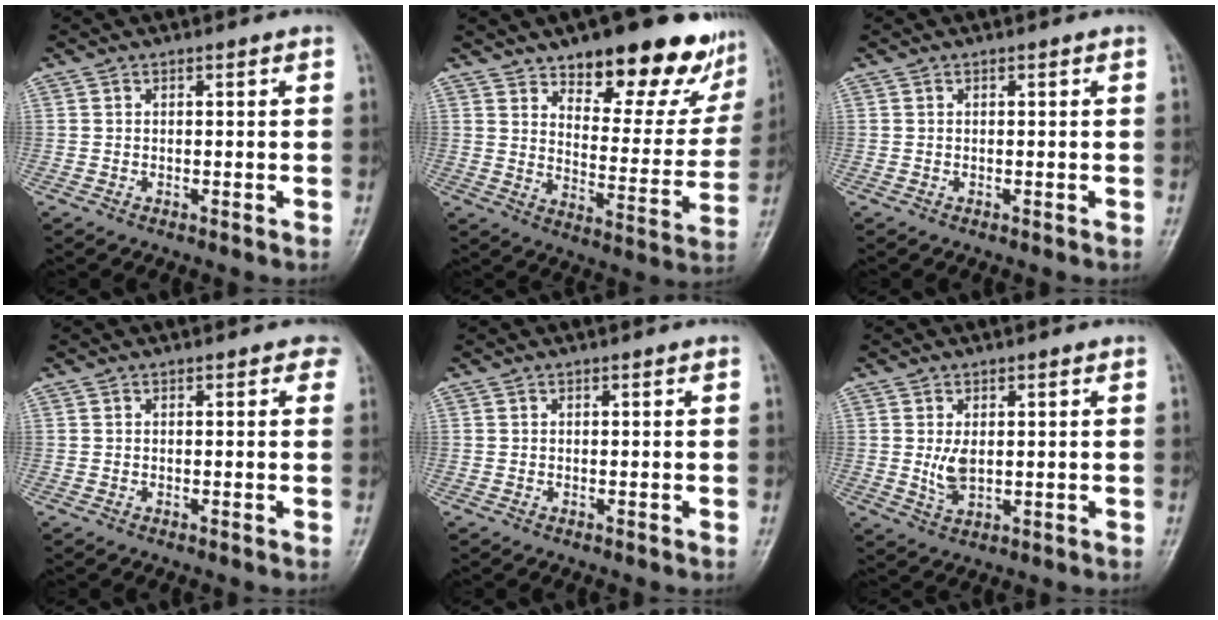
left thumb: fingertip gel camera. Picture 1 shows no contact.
{"total": 21.6, "force": [15.2, 8.7, 12.5], "torque": [-0.111, -0.087, 0.207]}
{"total": 0.0}
{"total": 1.2, "force": [0.6, 0.9, 0.6], "torque": [0.012, 0.002, -0.002]}
{"total": 0.0}
{"total": 4.0, "force": [0.5, 2.3, 3.2], "torque": [-0.056, -0.012, 0.015]}